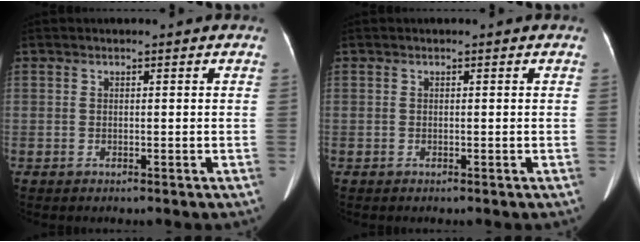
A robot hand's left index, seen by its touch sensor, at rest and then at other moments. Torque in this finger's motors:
{"motor_torque": [0.02, 0.00, 0.01, 0.00]}